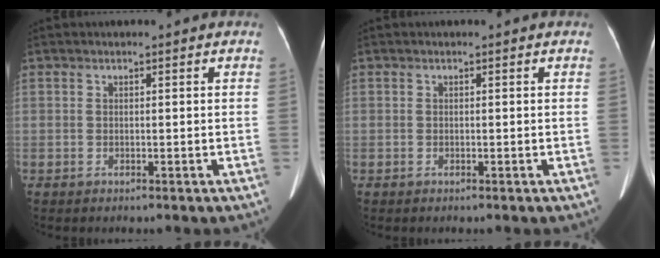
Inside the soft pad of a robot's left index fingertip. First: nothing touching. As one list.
[{"total": 0.0}]